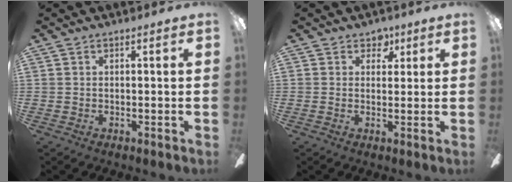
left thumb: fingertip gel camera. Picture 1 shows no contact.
{"total": 3.7, "force": [2.1, 2.8, 1.2], "torque": [0.001, -0.008, 0.032]}